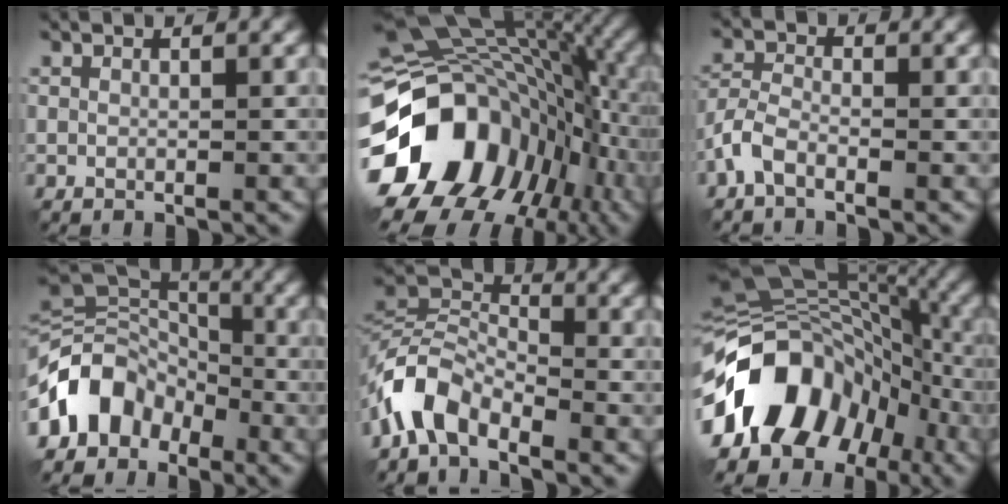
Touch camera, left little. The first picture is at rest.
{"total": 17.7, "force": [-4.4, 13.4, 10.7], "torque": [-0.219, -0.025, -0.068]}
{"total": 2.6, "force": [-1.8, 1.1, 1.6], "torque": [-0.037, 0.005, -0.047]}
{"total": 7.0, "force": [-4.0, 5.0, 2.8], "torque": [-0.038, 0.008, -0.091]}
{"total": 5.5, "force": [-3.7, 2.9, 3.0], "torque": [-0.056, 0.007, -0.086]}
{"total": 14.8, "force": [-5.9, 10.3, 8.8], "torque": [-0.153, 0.004, -0.114]}